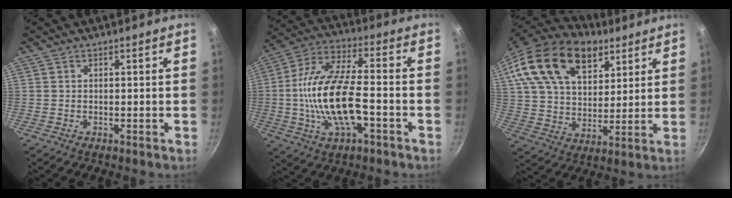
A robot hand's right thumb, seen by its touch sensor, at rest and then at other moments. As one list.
[{"total": 17.7, "force": [-3.8, 7.5, 15.5], "torque": [-0.292, 0.031, -0.081]}, {"total": 23.2, "force": [13.6, 13.0, 13.5], "torque": [-0.217, -0.028, 0.238]}]